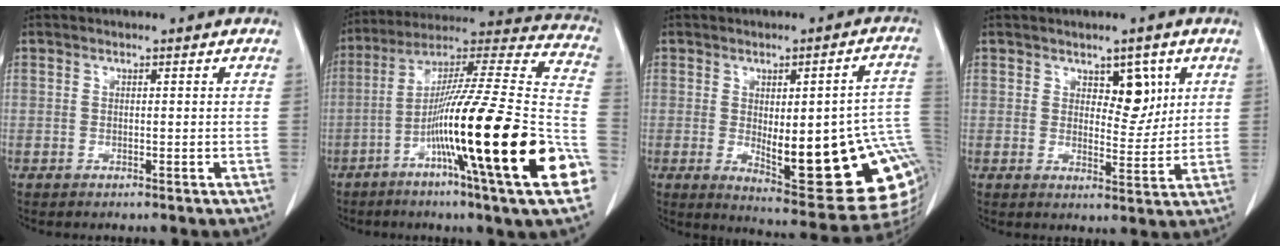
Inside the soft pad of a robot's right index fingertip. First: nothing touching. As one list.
[{"total": 31.9, "force": [-10.1, 1.0, 30.2], "torque": [-0.413, -0.029, -0.178]}, {"total": 21.9, "force": [-2.3, 5.6, 21.0], "torque": [-0.187, 0.006, -0.004]}, {"total": 5.0, "force": [2.4, 2.5, 3.6], "torque": [-0.043, -0.002, 0.037]}]